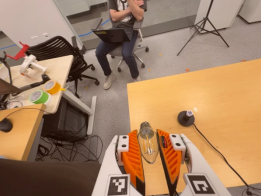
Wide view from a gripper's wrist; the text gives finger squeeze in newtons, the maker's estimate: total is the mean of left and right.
{"total": 14.1, "left": 15.8, "right": 12.4}